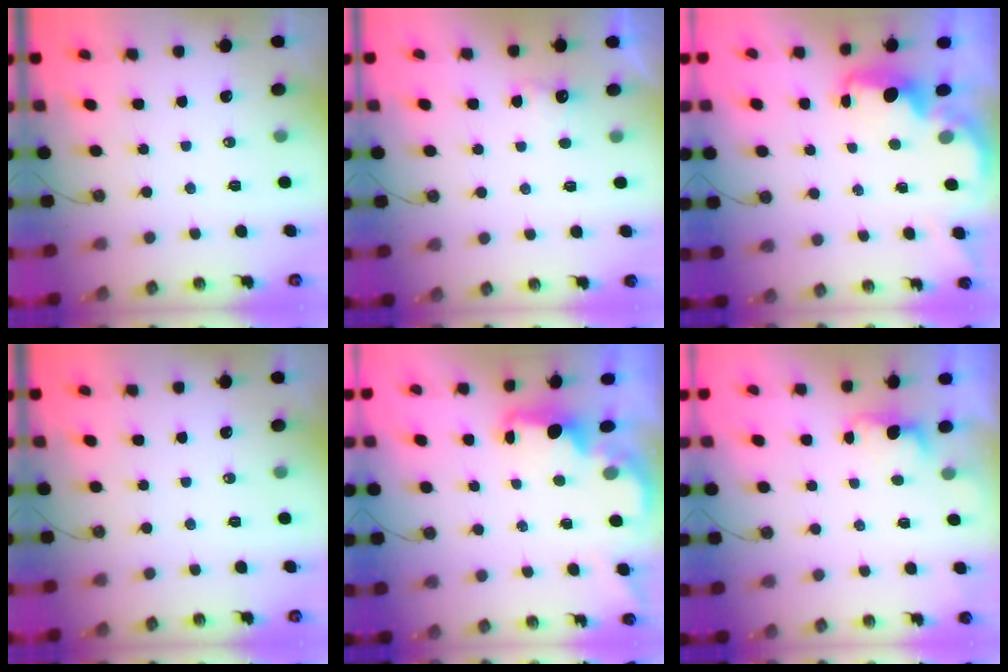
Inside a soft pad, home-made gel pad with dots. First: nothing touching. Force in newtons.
{"total": 2.9, "press": 2.8, "slide": 0.9}
{"total": 2.1, "press": 2.0, "slide": 0.6}
{"total": 0.0}
{"total": 2.1, "press": 2.0, "slide": 0.8}
{"total": 1.2, "press": 0.9, "slide": 0.7}